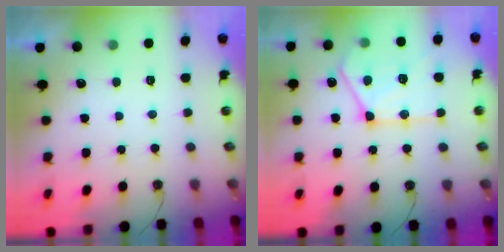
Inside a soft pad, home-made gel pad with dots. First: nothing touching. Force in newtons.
{"total": 17.6, "press": 17.5, "slide": 1.7}